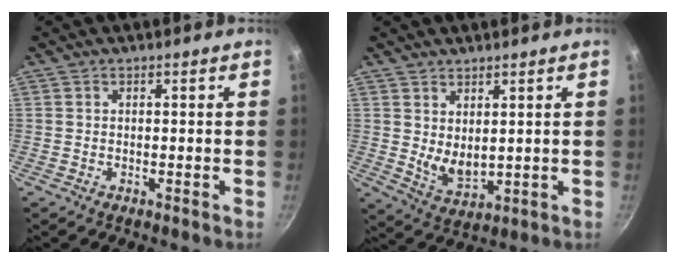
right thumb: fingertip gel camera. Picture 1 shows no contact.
{"total": 5.8, "force": [2.4, 3.1, 4.3], "torque": [-0.067, -0.029, 0.053]}